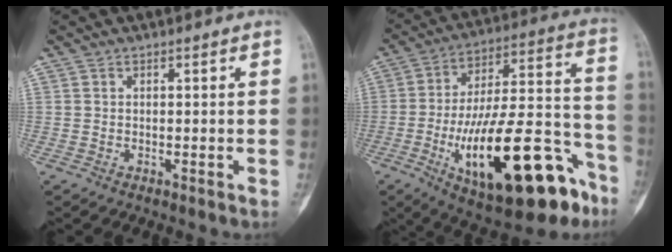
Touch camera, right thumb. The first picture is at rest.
{"total": 29.3, "force": [-13.0, 10.6, 24.0], "torque": [-0.355, 0.066, -0.187]}